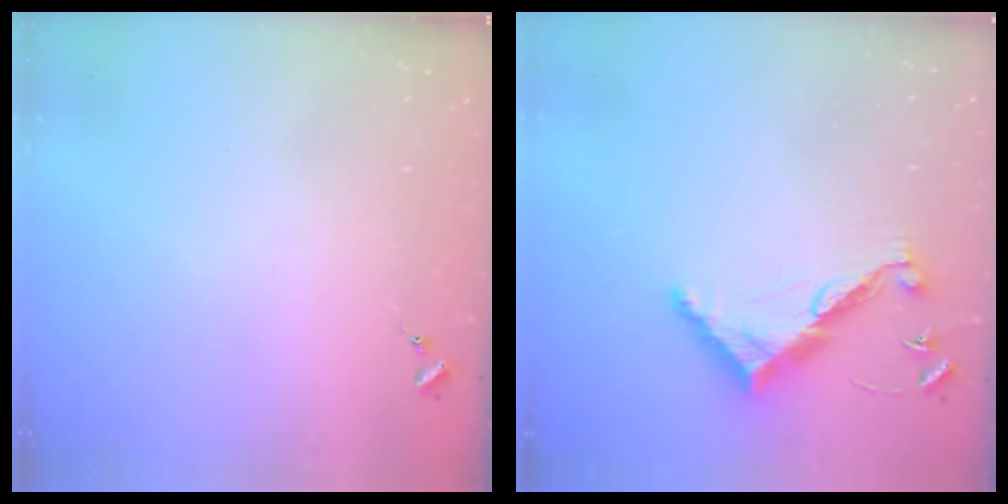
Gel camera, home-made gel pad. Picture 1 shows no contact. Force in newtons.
{"total": 10.6, "press": 10.6, "slide": 0.4}